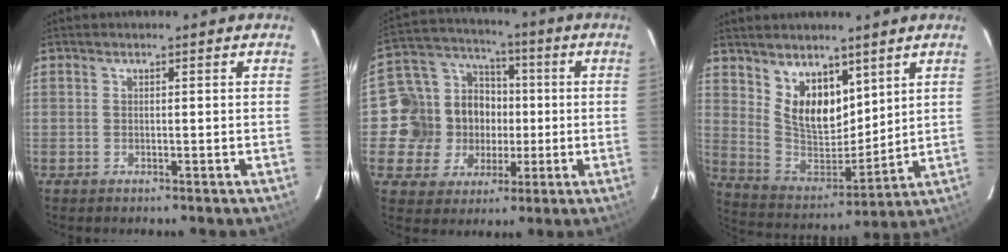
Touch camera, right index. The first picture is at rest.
{"total": 14.9, "force": [-1.4, 13.9, 5.2], "torque": [-0.136, 0.041, -0.018]}
{"total": 12.7, "force": [7.4, 7.3, 7.4], "torque": [-0.133, -0.005, 0.152]}